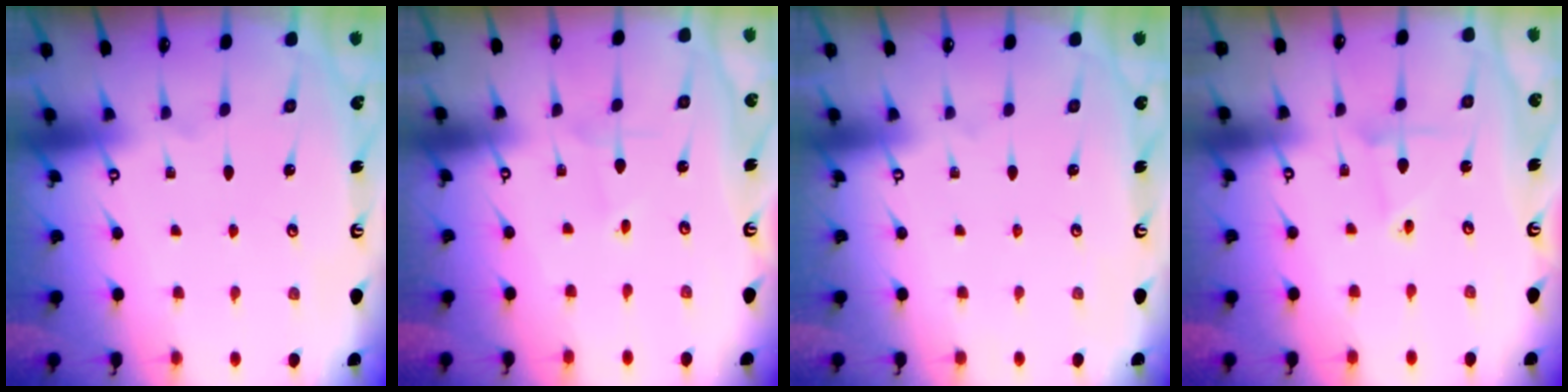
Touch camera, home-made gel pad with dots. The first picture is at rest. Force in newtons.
{"total": 0.8, "press": 0.8, "slide": 0.0}
{"total": 0.0}
{"total": 2.4, "press": 2.4, "slide": 0.2}